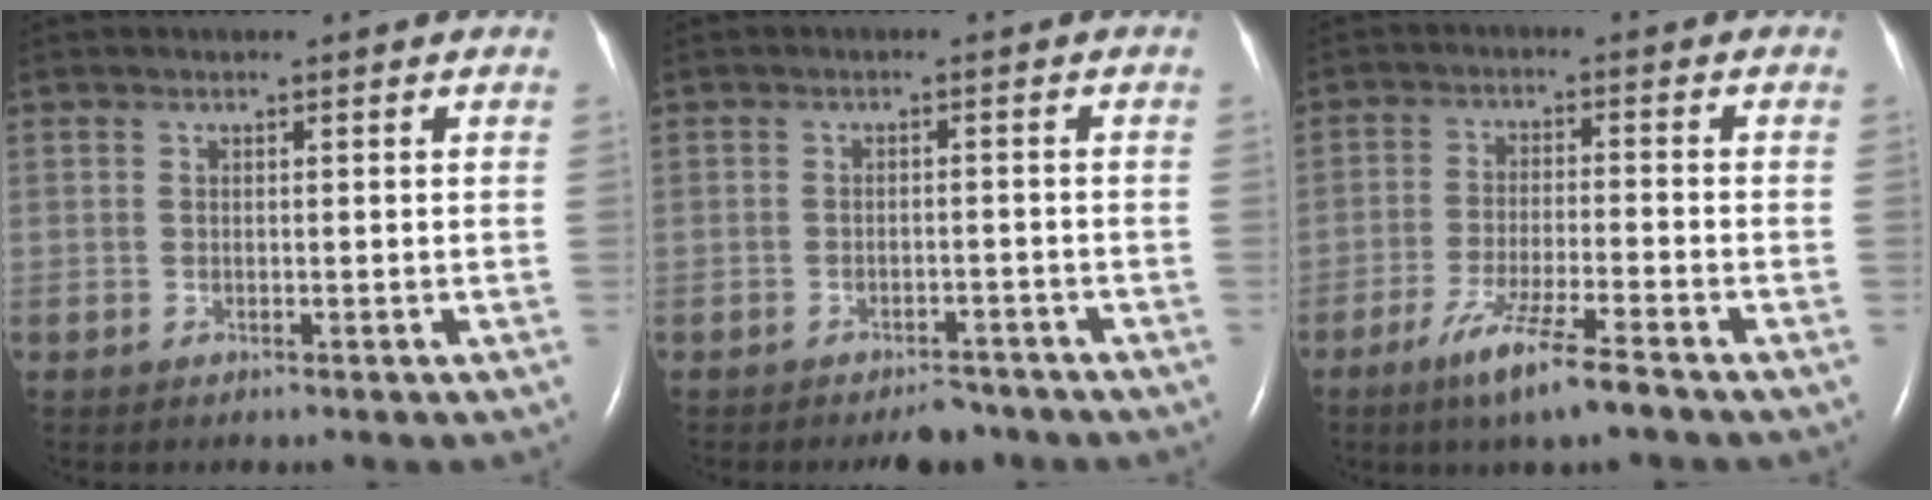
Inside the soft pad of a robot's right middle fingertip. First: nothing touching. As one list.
[{"total": 3.6, "force": [-3.1, 1.4, 1.2], "torque": [-0.017, 0.001, -0.044]}, {"total": 8.0, "force": [-5.4, -0.1, 6.0], "torque": [-0.117, -0.020, -0.098]}]